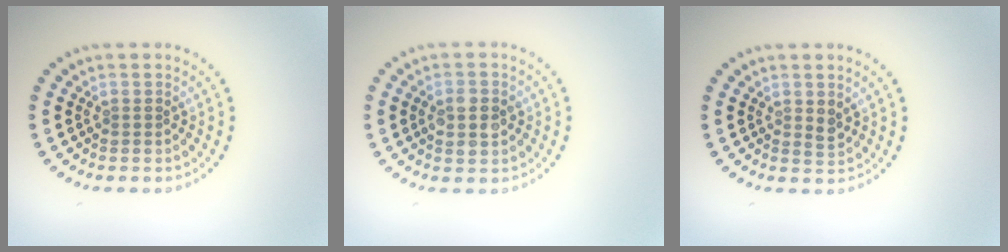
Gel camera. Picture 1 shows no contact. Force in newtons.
{"total": 2.8, "press": 2.8, "slide": 0.2}
{"total": 1.0, "press": 1.0, "slide": 0.3}